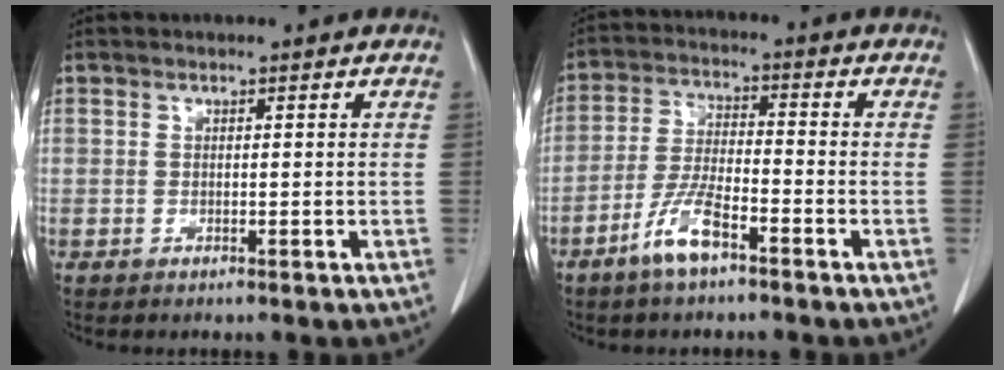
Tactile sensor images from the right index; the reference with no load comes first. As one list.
[{"total": 6.8, "force": [-4.3, 1.4, 5.1], "torque": [-0.107, -0.002, -0.082]}]